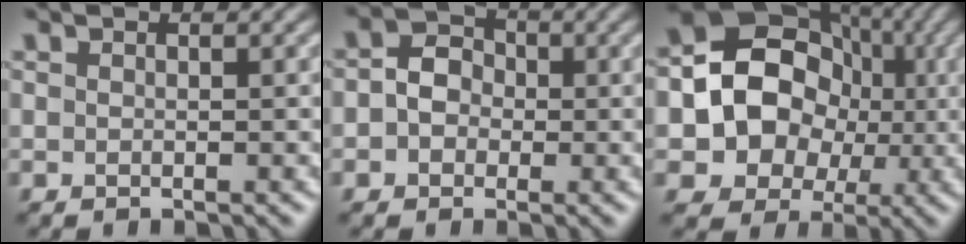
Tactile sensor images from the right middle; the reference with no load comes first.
{"total": 3.1, "force": [-0.2, 2.7, 1.6], "torque": [-0.014, 0.005, -0.014]}
{"total": 10.6, "force": [-0.4, 9.3, 5.0], "torque": [-0.065, 0.009, -0.030]}